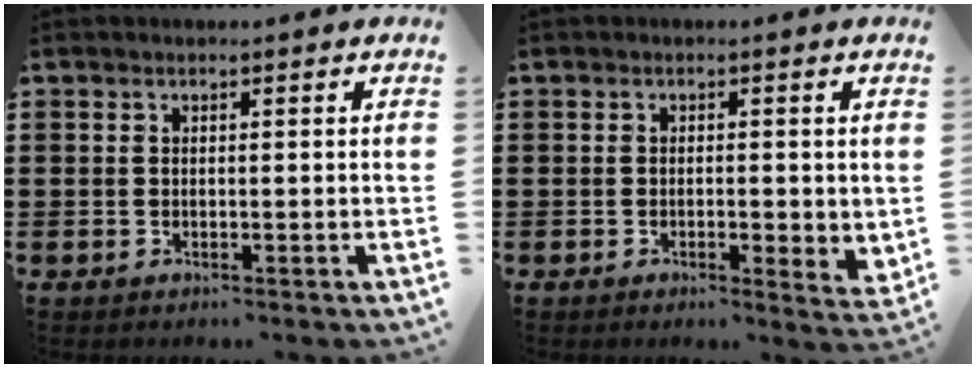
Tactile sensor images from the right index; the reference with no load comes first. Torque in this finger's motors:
{"motor_torque": [0.02, 0.09, 0.21, 0.01]}